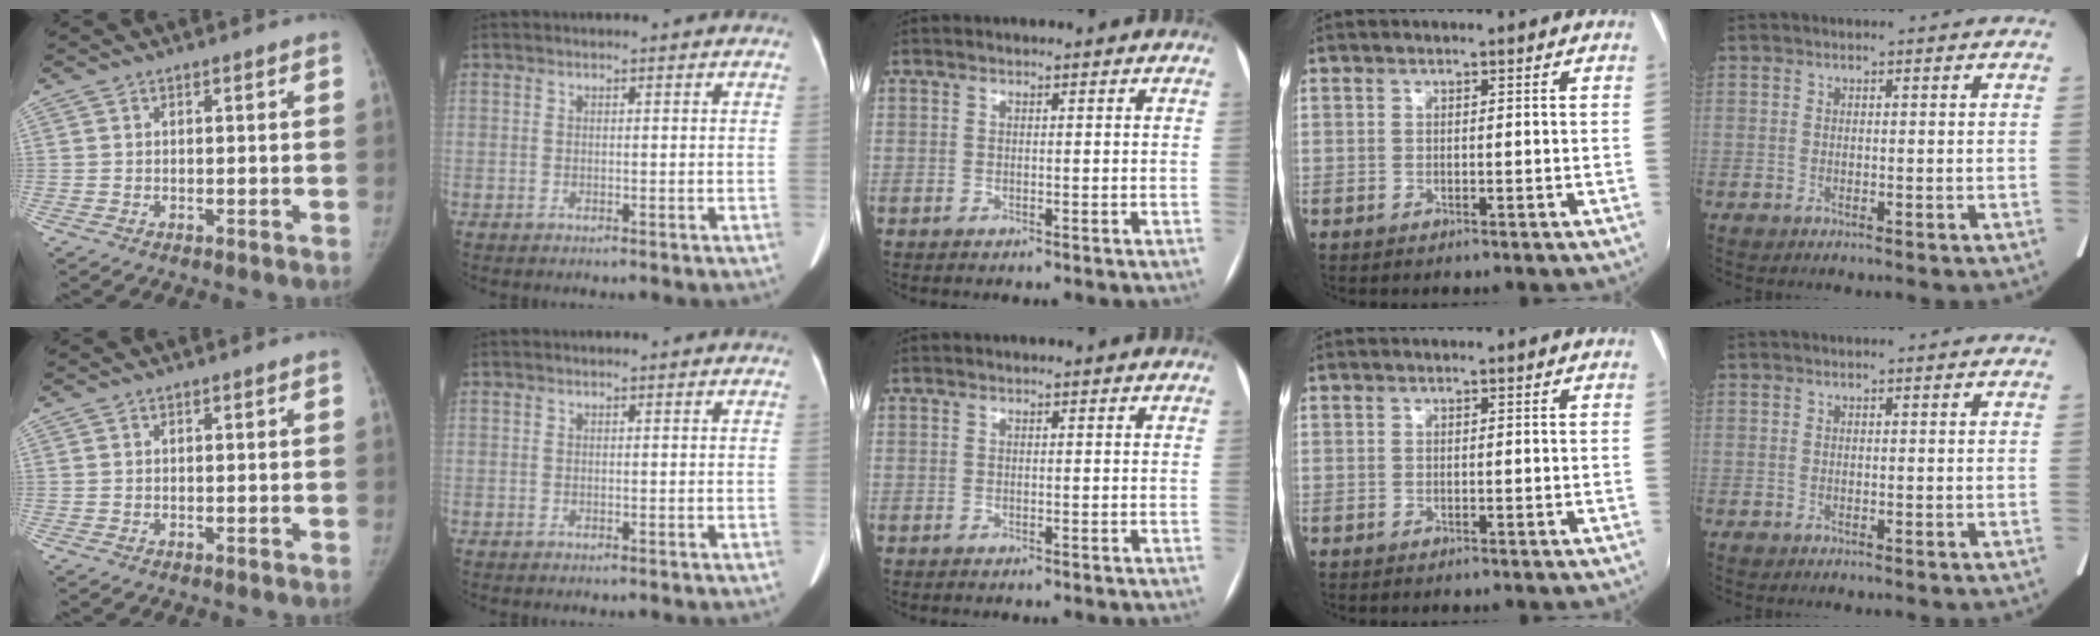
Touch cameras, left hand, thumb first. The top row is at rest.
{}